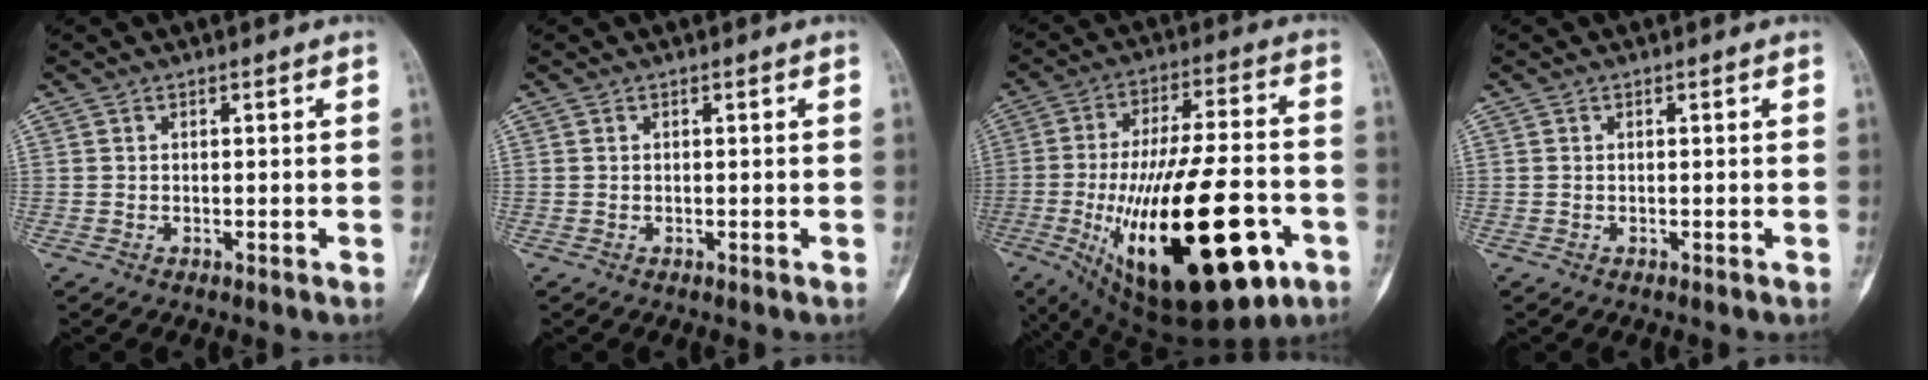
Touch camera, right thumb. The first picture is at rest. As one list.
[{"total": 0.0}, {"total": 31.2, "force": [-9.7, 11.8, 27.2], "torque": [-0.444, 0.008, -0.130]}, {"total": 0.0}]